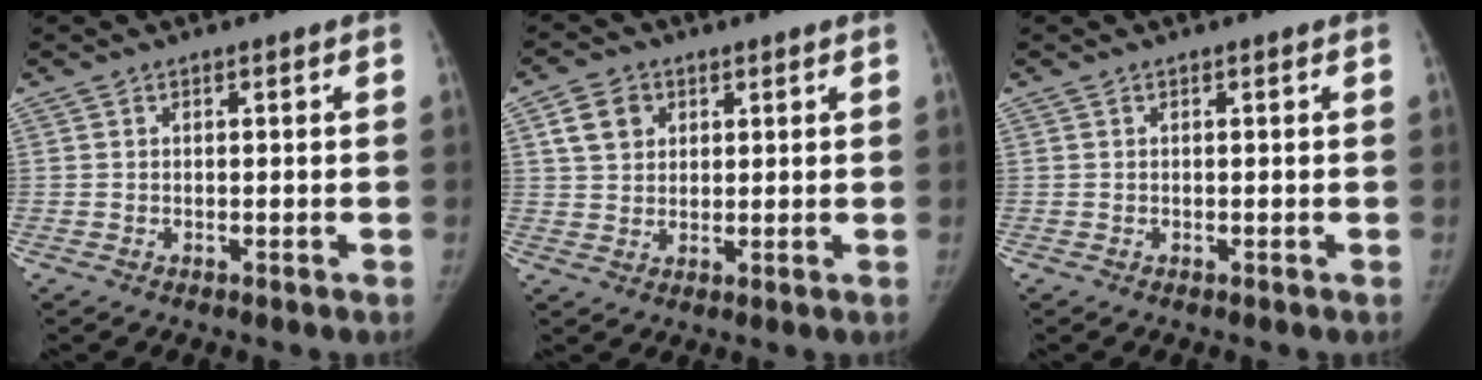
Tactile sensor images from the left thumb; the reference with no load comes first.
{"total": 5.9, "force": [2.2, 4.7, 2.7], "torque": [-0.027, -0.002, 0.041]}
{"total": 0.0}